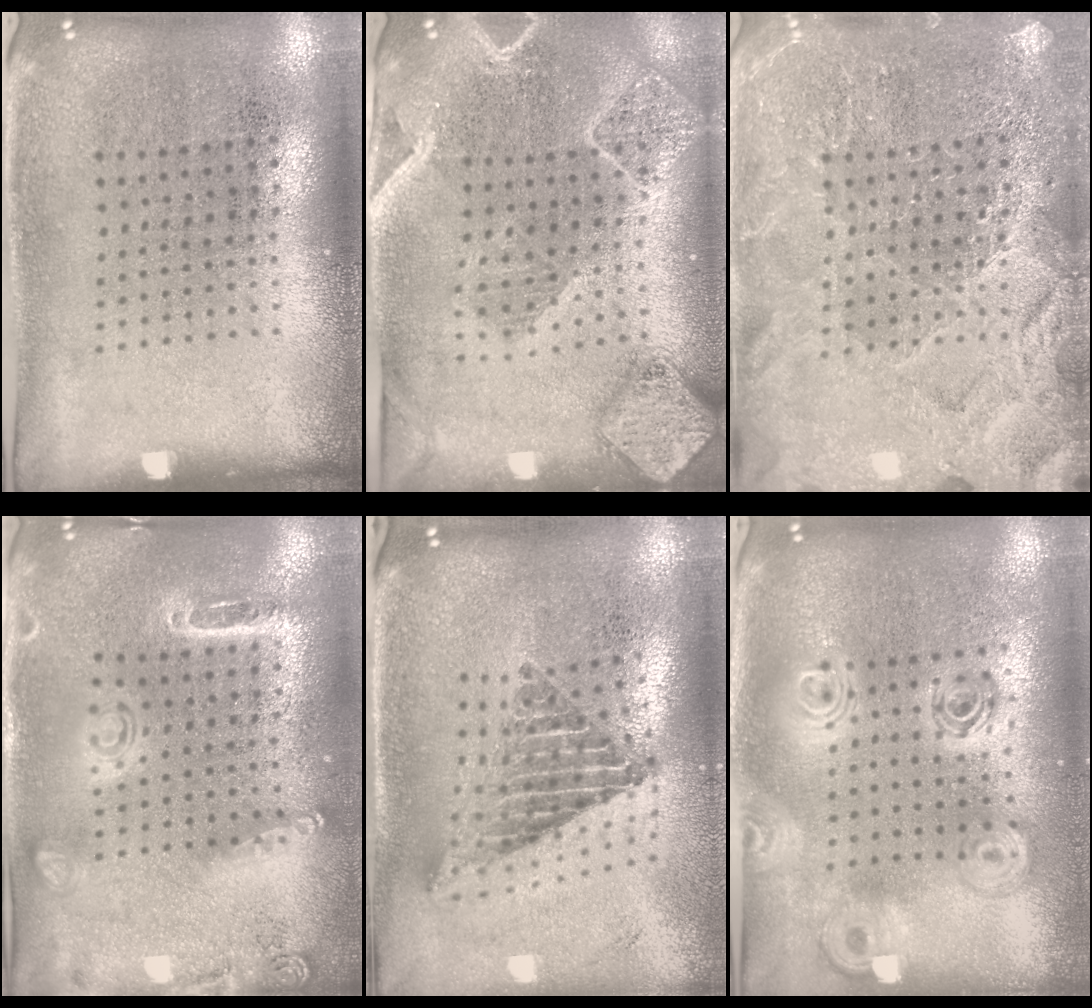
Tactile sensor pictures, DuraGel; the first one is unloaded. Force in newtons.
{"total": 2.4, "press": 2.2, "slide": 0.9}
{"total": 3.4, "press": 3.4, "slide": 0.4}
{"total": 1.6, "press": 1.5, "slide": 0.6}
{"total": 2.4, "press": 1.7, "slide": 1.7}
{"total": 2.2, "press": 1.8, "slide": 1.2}